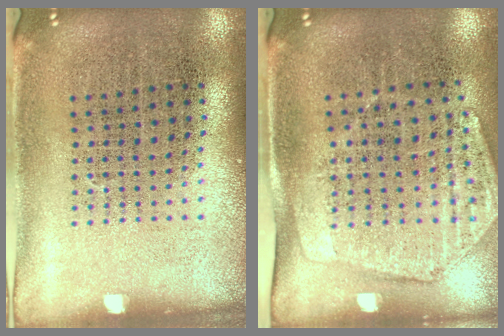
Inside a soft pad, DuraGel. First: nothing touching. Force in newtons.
{"total": 1.9, "press": 1.6, "slide": 1.1}